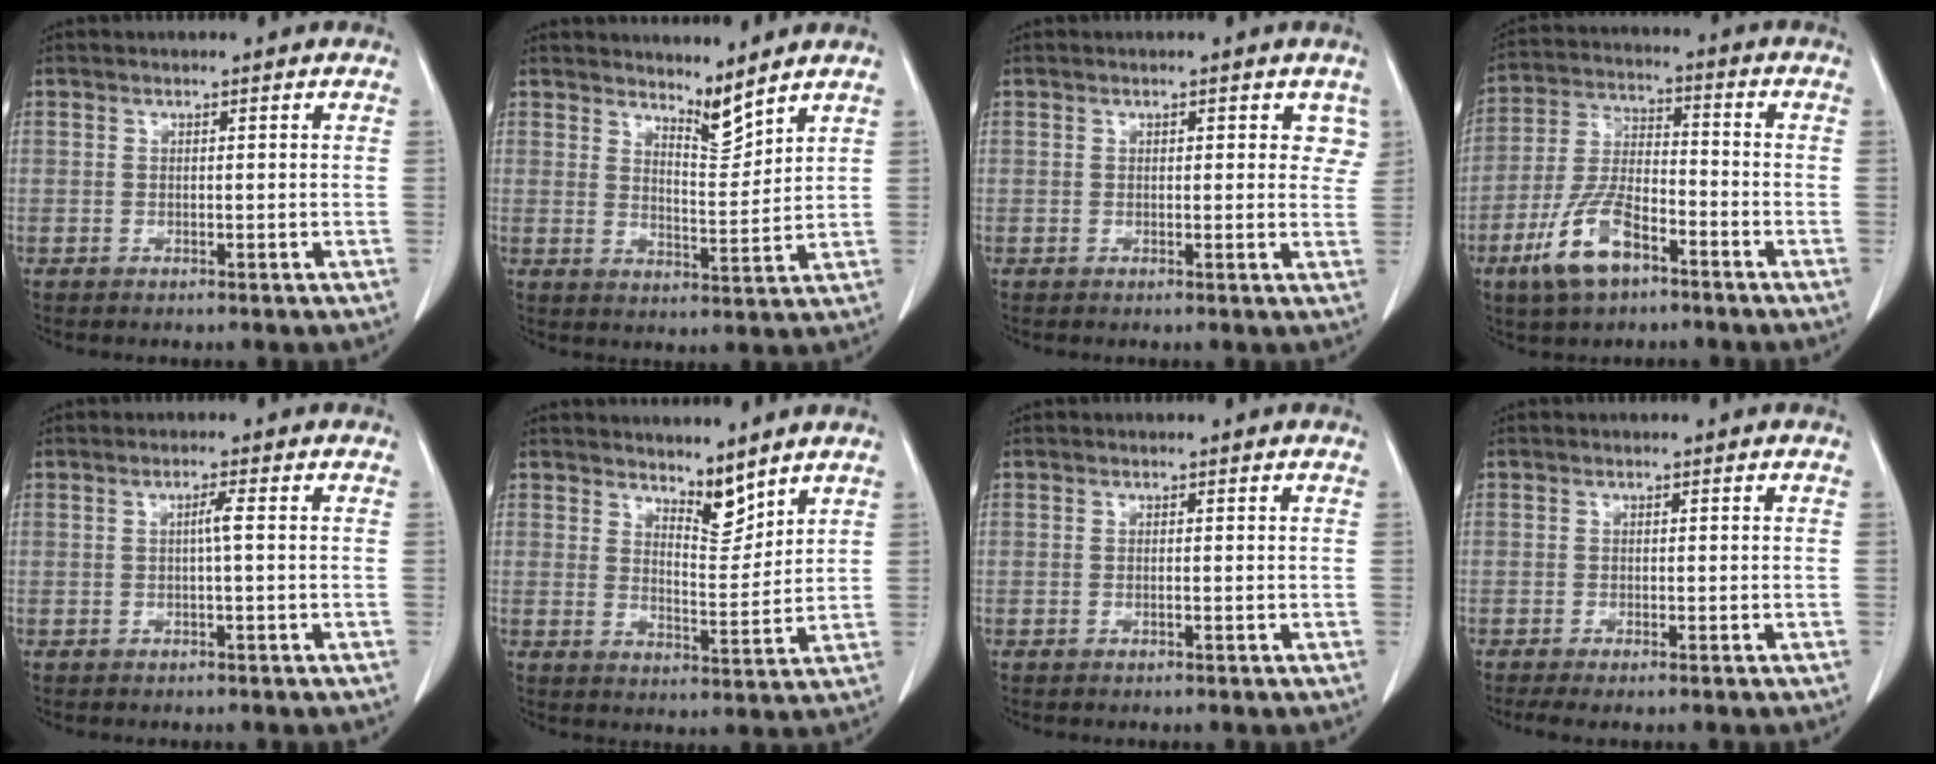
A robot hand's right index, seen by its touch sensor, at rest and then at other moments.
{"total": 4.6, "force": [4.3, 0.1, 1.6], "torque": [-0.029, -0.018, 0.082]}
{"total": 3.1, "force": [1.7, 1.8, 1.9], "torque": [-0.001, 0.000, 0.011]}
{"total": 10.9, "force": [-6.1, 4.3, 7.9], "torque": [-0.177, 0.002, -0.114]}
{"total": 1.6, "force": [0.0, -0.2, 1.6], "torque": [-0.030, 0.002, 0.000]}
{"total": 5.1, "force": [4.5, 1.3, 2.0], "torque": [-0.033, -0.011, 0.082]}
{"total": 0.0}
{"total": 2.4, "force": [-1.7, 0.3, 1.6], "torque": [-0.029, -0.008, -0.029]}